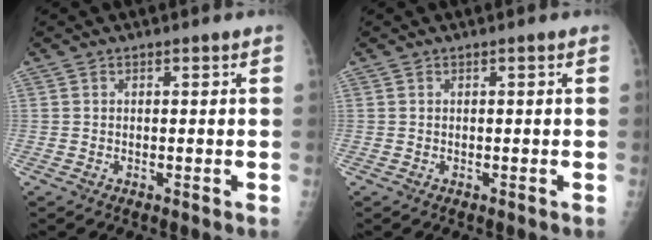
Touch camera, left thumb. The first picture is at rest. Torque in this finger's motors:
{"motor_torque": [0.03, 0.03, -0.09, -0.10, 0.00]}